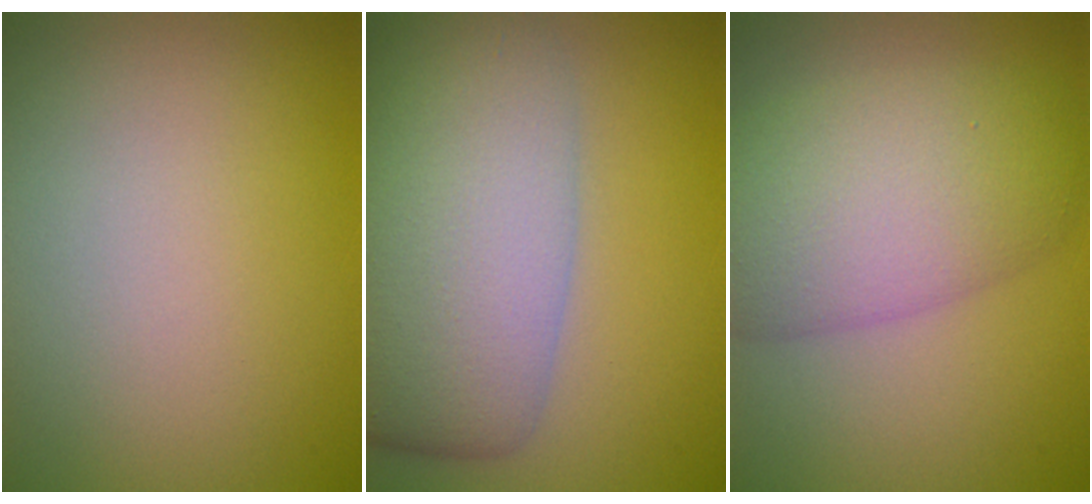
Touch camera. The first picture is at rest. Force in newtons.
{"total": 10.6, "press": 10.6, "slide": 0.8}
{"total": 7.9, "press": 7.9, "slide": 0.4}